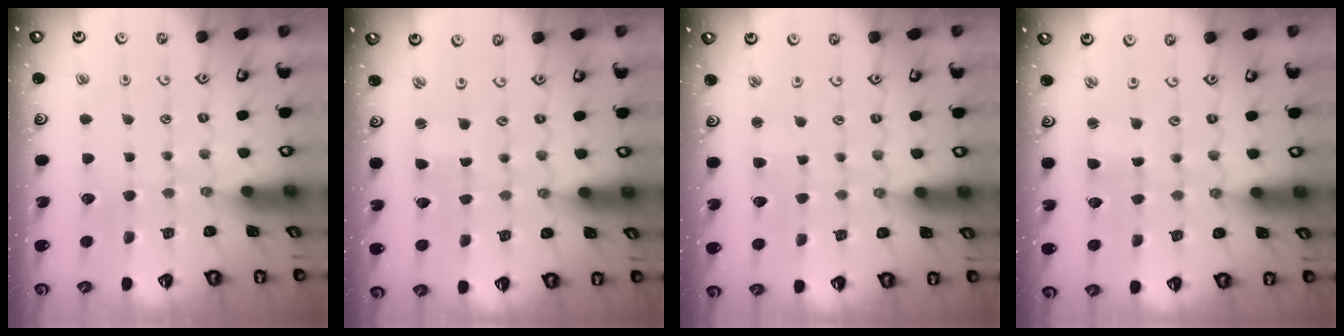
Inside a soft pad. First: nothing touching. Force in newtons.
{"total": 1.1, "press": 1.1, "slide": 0.1}
{"total": 2.1, "press": 2.0, "slide": 0.4}
{"total": 1.7, "press": 1.7, "slide": 0.2}